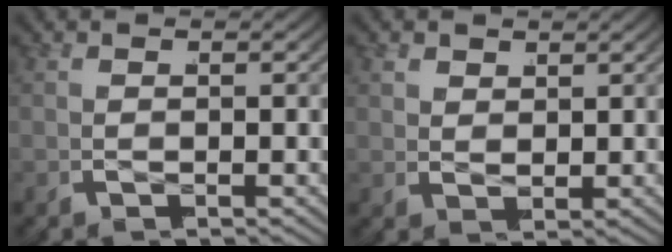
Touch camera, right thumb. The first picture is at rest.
{"total": 1.6, "force": [1.2, 0.9, 0.5], "torque": [-0.010, -0.006, 0.026]}